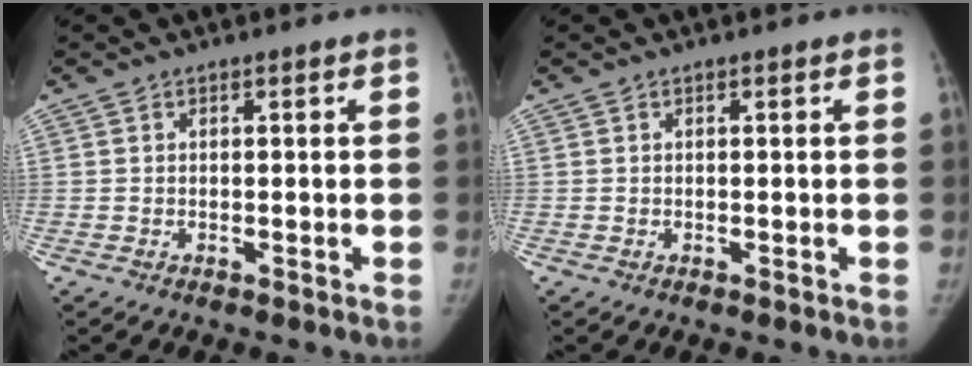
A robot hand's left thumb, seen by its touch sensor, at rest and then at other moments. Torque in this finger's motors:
{"motor_torque": [0.09, 0.01, 0.11, -0.13, 0.03]}